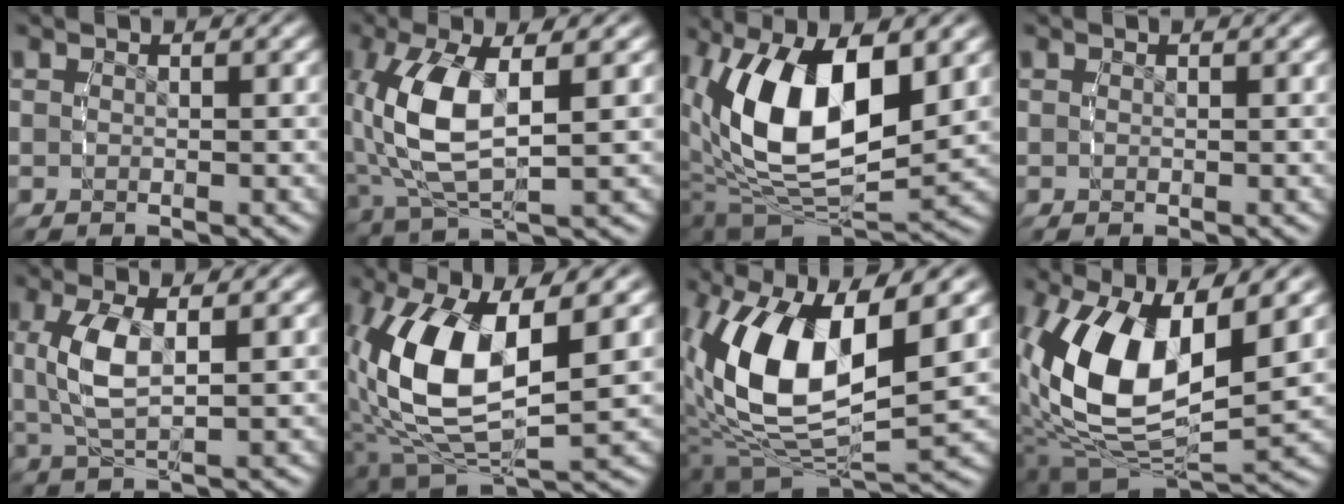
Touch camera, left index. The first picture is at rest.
{"total": 6.9, "force": [0.8, 2.9, 6.2], "torque": [-0.154, -0.012, 0.032]}
{"total": 12.7, "force": [1.2, 7.1, 10.4], "torque": [-0.216, -0.035, 0.047]}
{"total": 0.0}
{"total": 4.2, "force": [1.1, 1.4, 3.8], "torque": [-0.098, -0.005, 0.030]}
{"total": 11.7, "force": [0.6, 6.2, 9.9], "torque": [-0.220, -0.033, 0.042]}
{"total": 12.9, "force": [0.7, 7.4, 10.6], "torque": [-0.224, -0.035, 0.038]}
{"total": 11.6, "force": [0.4, 6.7, 9.5], "torque": [-0.213, -0.041, 0.036]}